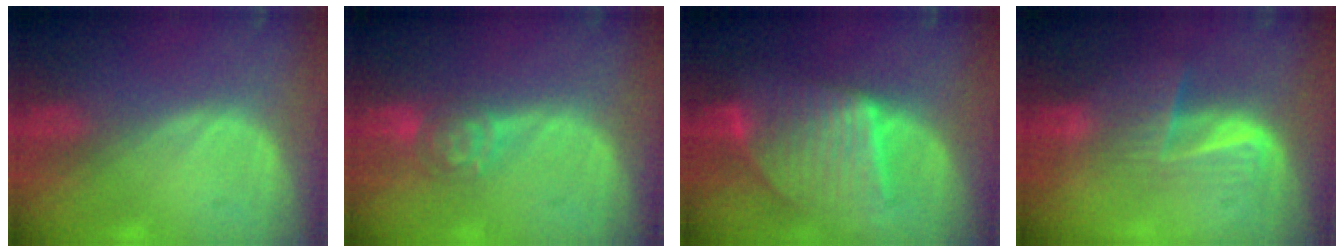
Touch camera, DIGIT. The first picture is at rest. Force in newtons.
{"total": 4.7, "press": 4.2, "slide": 2.1}
{"total": 9.3, "press": 9.3, "slide": 0.6}
{"total": 6.9, "press": 5.6, "slide": 4.0}